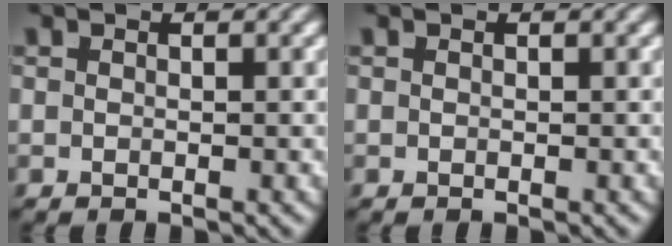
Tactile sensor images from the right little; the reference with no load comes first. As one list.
[{"total": 0.0}]